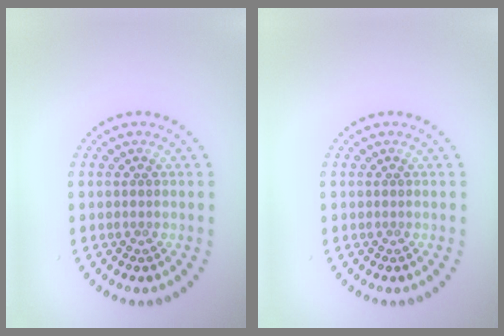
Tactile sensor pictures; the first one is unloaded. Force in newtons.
{"total": 0.0}